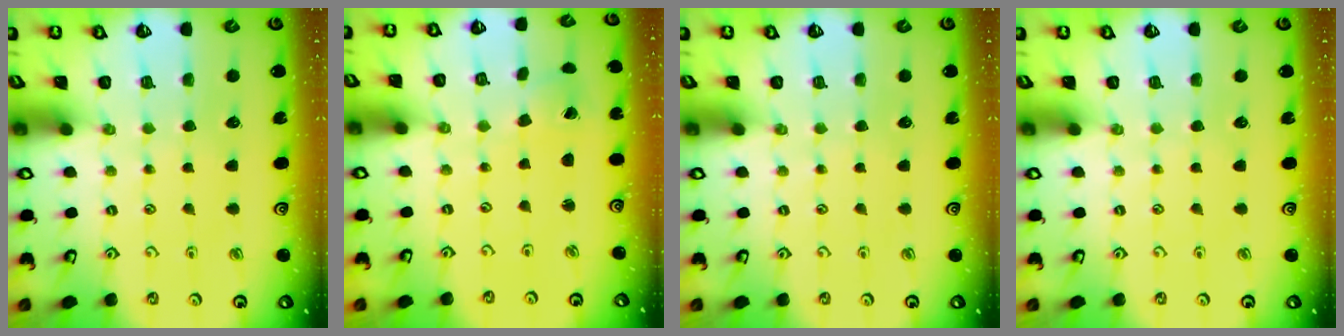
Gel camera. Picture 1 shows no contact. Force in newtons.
{"total": 0.6, "press": 0.6, "slide": 0.0}
{"total": 0.0}
{"total": 0.0}